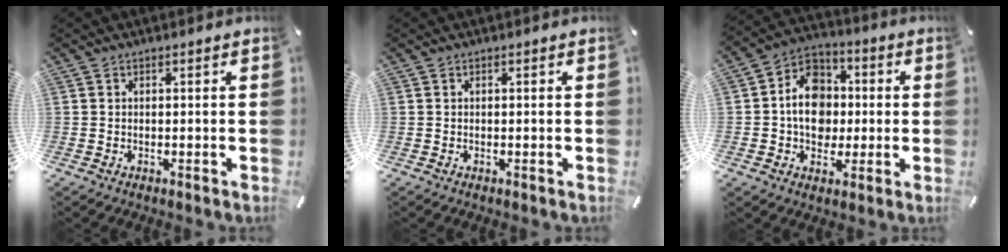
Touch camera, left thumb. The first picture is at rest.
{"total": 0.0}
{"total": 11.5, "force": [-1.3, 9.6, 6.2], "torque": [-0.120, 0.021, -0.025]}